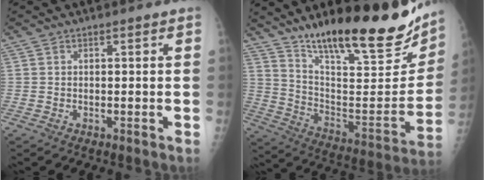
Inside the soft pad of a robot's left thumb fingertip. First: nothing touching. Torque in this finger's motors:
{"motor_torque": [0.57, 0.18, 1.42, -1.35, 0.31]}